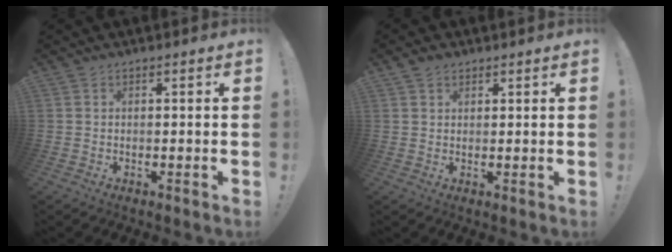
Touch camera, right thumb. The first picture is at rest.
{"total": 2.0, "force": [1.5, 1.2, 0.7], "torque": [-0.006, -0.006, 0.026]}